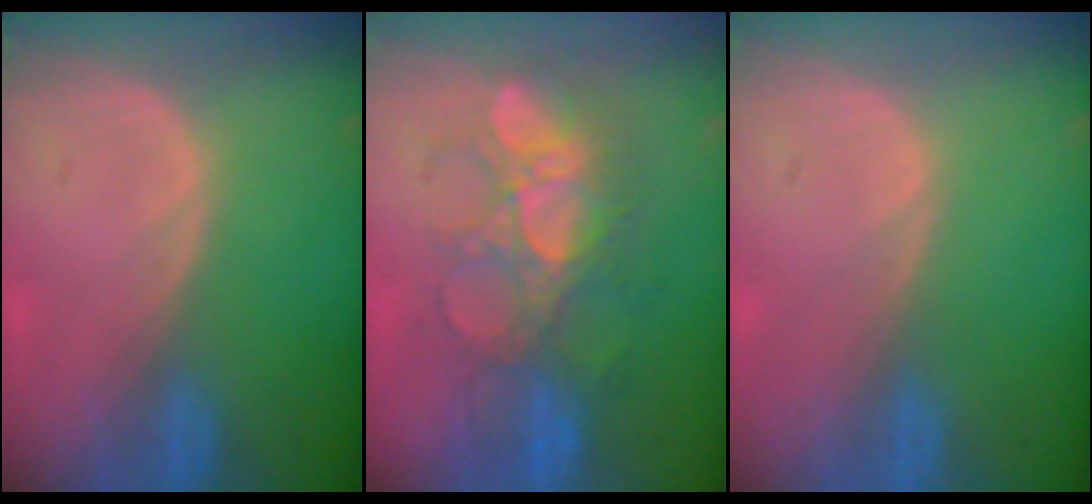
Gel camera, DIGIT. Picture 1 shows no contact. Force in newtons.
{"total": 9.0, "press": 8.7, "slide": 2.3}
{"total": 0.0}